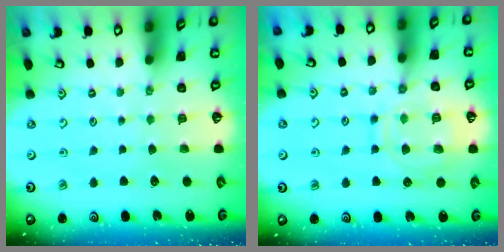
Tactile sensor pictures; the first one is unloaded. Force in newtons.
{"total": 12.8, "press": 12.8, "slide": 1.1}